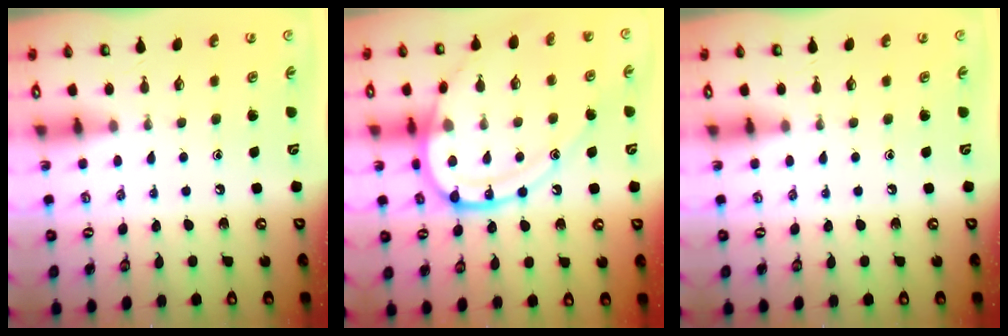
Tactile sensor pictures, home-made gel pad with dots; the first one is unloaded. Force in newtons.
{"total": 17.5, "press": 17.4, "slide": 1.7}
{"total": 0.0}